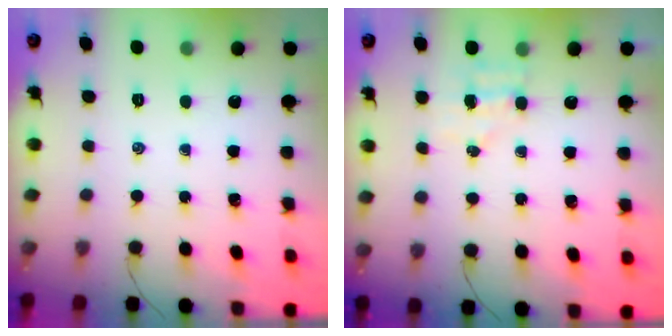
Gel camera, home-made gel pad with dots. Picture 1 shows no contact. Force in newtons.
{"total": 4.2, "press": 4.1, "slide": 1.1}